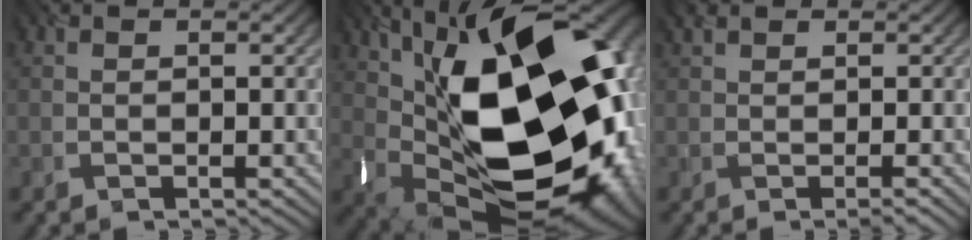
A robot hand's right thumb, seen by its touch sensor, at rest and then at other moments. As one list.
[{"total": 22.0, "force": [2.4, 13.9, 16.9], "torque": [-0.321, -0.036, 0.067]}, {"total": 1.7, "force": [0.2, 0.3, 1.6], "torque": [-0.024, 0.010, 0.001]}]